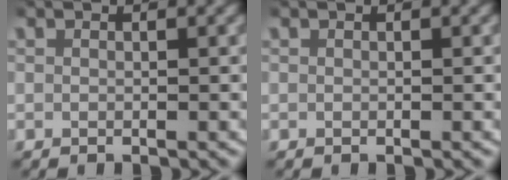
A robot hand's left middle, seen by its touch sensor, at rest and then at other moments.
{"total": 0.0}